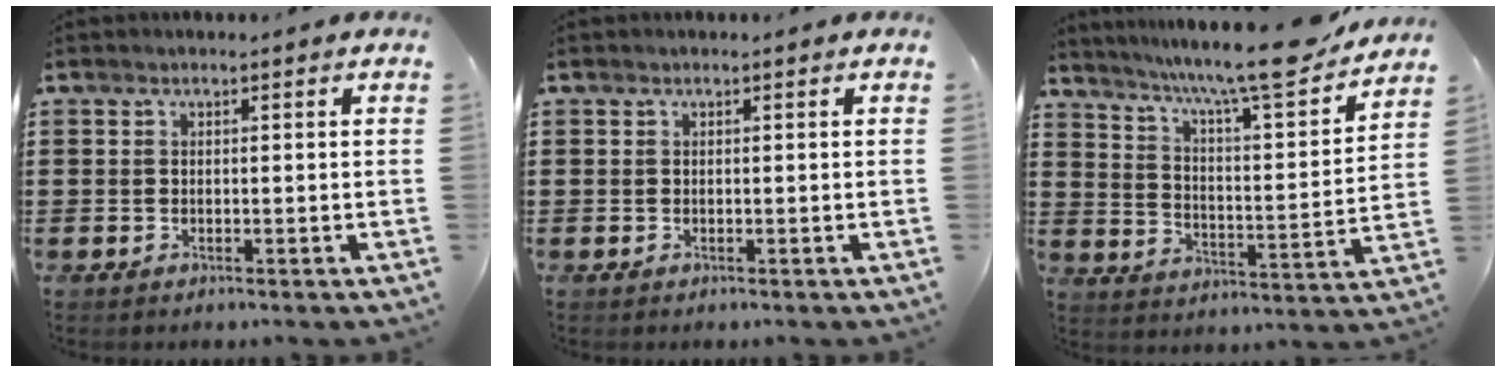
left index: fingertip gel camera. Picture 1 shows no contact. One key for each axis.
{"total": 0.0}
{"total": 10.4, "fx": 8.9, "fy": 0.1, "fz": 5.5, "tx": -0.120, "ty": -0.064, "tz": 0.143}